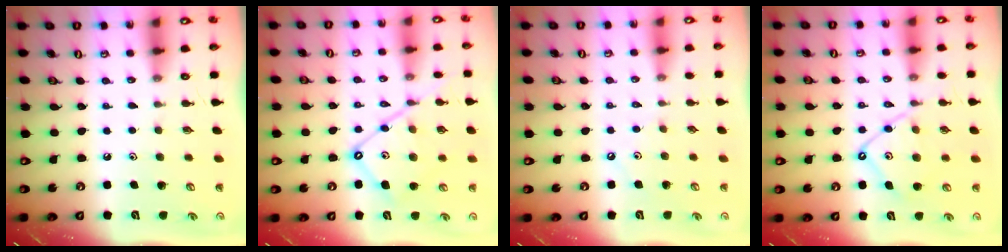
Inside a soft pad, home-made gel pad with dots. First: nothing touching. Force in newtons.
{"total": 14.2, "press": 14.1, "slide": 1.4}
{"total": 2.1, "press": 2.1, "slide": 0.4}
{"total": 10.5, "press": 10.4, "slide": 1.0}